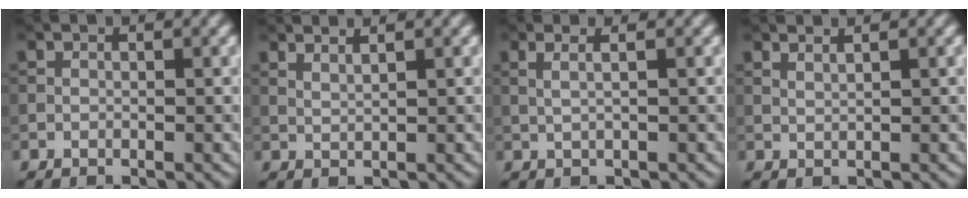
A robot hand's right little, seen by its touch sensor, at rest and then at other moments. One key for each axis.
{"total": 1.8, "fx": 1.4, "fy": 0.5, "fz": 1.0, "tx": -0.011, "ty": -0.001, "tz": 0.017}
{"total": 2.7, "fx": 1.2, "fy": 1.2, "fz": 2.1, "tx": -0.019, "ty": 0.011, "tz": -0.007}
{"total": 1.3, "fx": 1.0, "fy": 0.4, "fz": 0.7, "tx": -0.007, "ty": -0.002, "tz": 0.012}